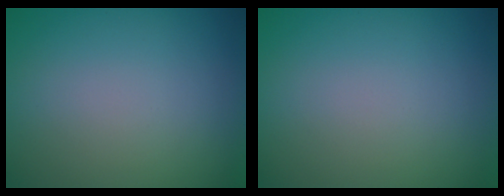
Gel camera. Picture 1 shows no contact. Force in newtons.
{"total": 0.0}